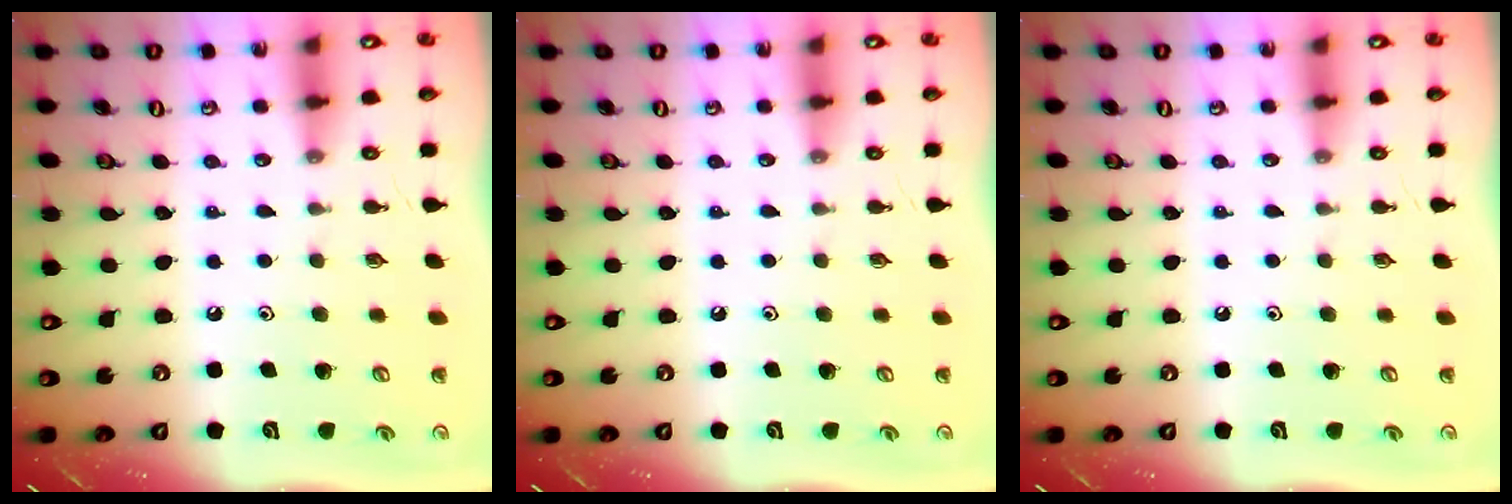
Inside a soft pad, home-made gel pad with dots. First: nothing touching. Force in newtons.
{"total": 0.0}
{"total": 0.0}